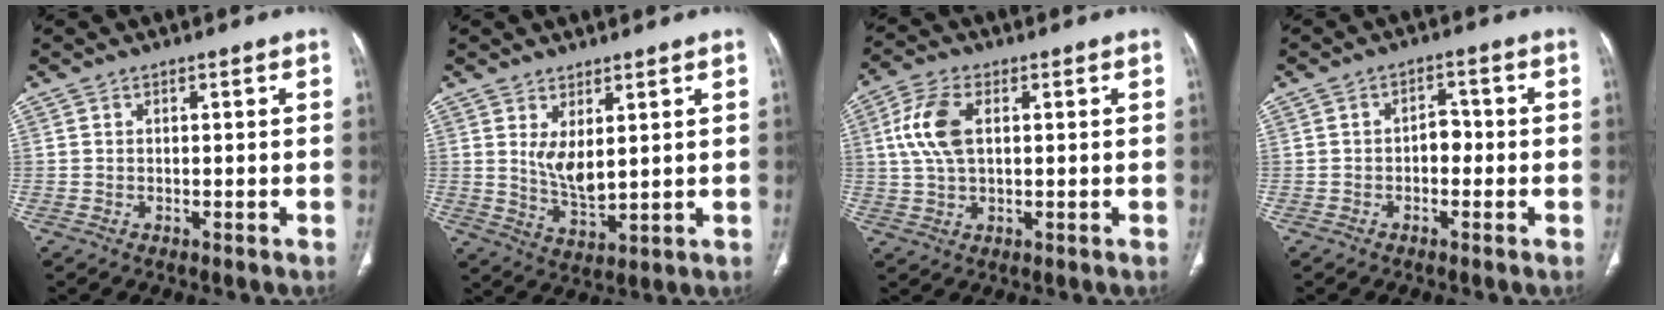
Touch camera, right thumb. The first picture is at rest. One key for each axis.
{"total": 6.0, "fx": 2.1, "fy": 2.4, "fz": 5.1, "tx": -0.091, "ty": -0.031, "tz": 0.051}
{"total": 8.3, "fx": 1.6, "fy": 4.4, "fz": 6.8, "tx": -0.154, "ty": 0.010, "tz": 0.033}
{"total": 3.2, "fx": -0.7, "fy": 2.2, "fz": 2.2, "tx": -0.015, "ty": 0.015, "tz": -0.019}